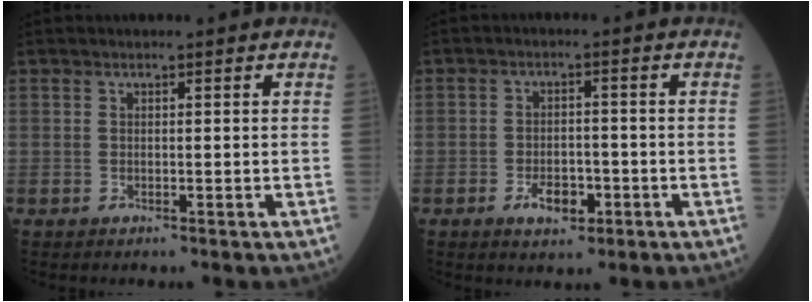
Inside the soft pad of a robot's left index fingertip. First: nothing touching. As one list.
[{"total": 4.5, "force": [-2.1, 2.4, 3.1], "torque": [-0.056, 0.002, -0.031]}]